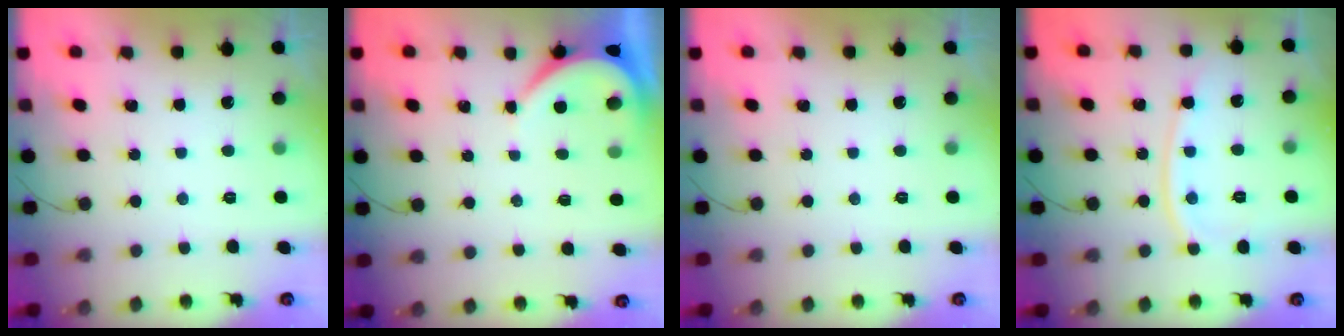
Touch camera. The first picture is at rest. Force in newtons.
{"total": 4.0, "press": 3.9, "slide": 0.6}
{"total": 0.0}
{"total": 10.0, "press": 10.0, "slide": 1.1}